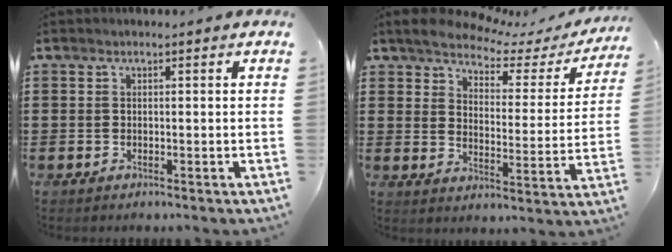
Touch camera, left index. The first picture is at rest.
{"total": 4.9, "force": [4.5, 1.2, 1.4], "torque": [-0.056, -0.025, 0.073]}